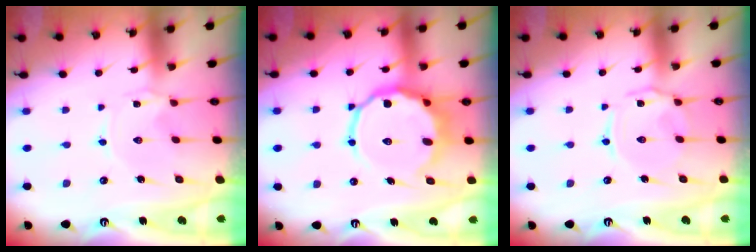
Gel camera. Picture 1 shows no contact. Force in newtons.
{"total": 13.0, "press": 12.8, "slide": 2.6}
{"total": 4.0, "press": 3.9, "slide": 0.4}